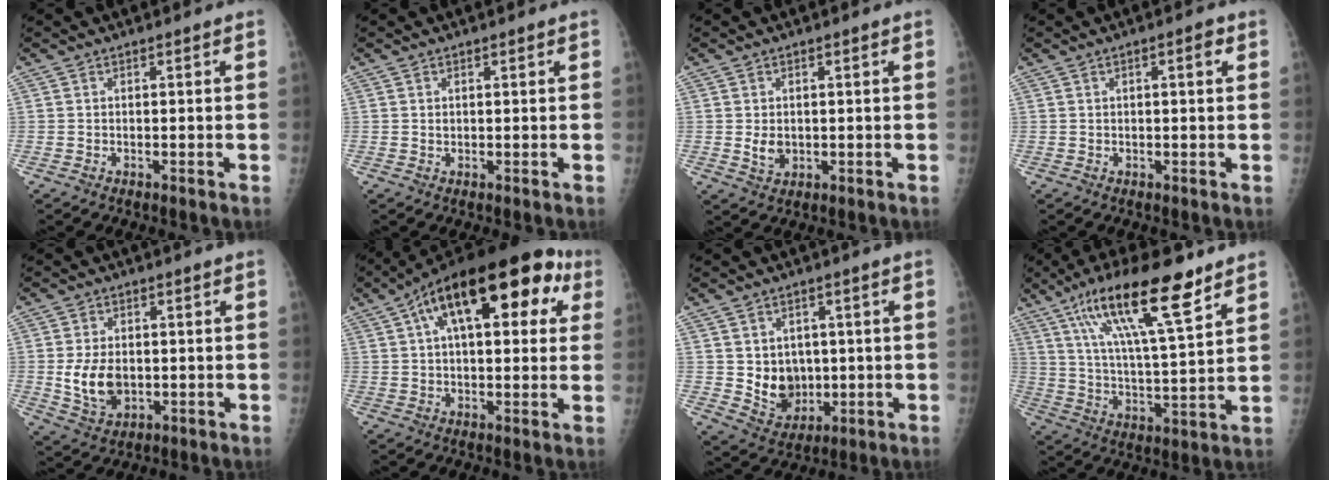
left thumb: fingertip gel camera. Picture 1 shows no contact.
{"total": 0.7, "force": [0.3, 0.5, 0.3], "torque": [-0.001, -0.002, 0.007]}
{"total": 3.2, "force": [0.1, 2.4, 2.1], "torque": [-0.028, -0.006, 0.009]}
{"total": 2.3, "force": [0.8, 0.6, 2.1], "torque": [-0.030, 0.002, 0.010]}
{"total": 8.0, "force": [-0.4, 5.5, 5.8], "torque": [-0.093, -0.008, 0.005]}
{"total": 23.6, "force": [8.8, 10.9, 19.0], "torque": [-0.270, 0.043, 0.128]}
{"total": 8.4, "force": [0.4, 6.9, 4.7], "torque": [-0.040, -0.012, 0.028]}
{"total": 19.1, "force": [11.5, 3.9, 14.7], "torque": [-0.246, -0.037, 0.206]}